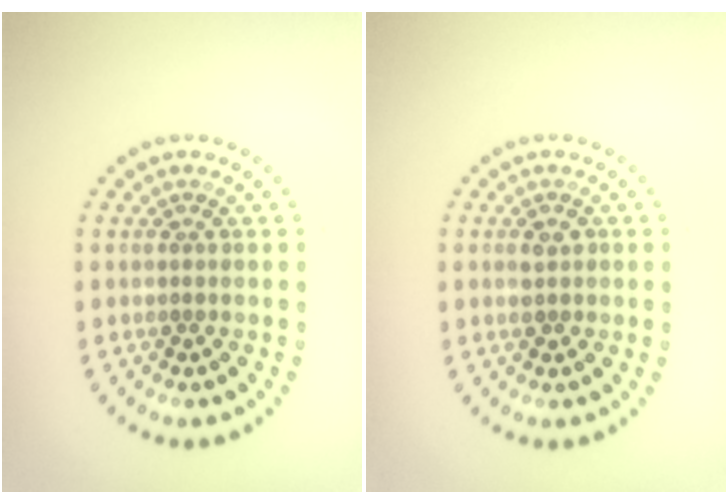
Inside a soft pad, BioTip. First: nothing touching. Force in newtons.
{"total": 1.4, "press": 1.4, "slide": 0.3}